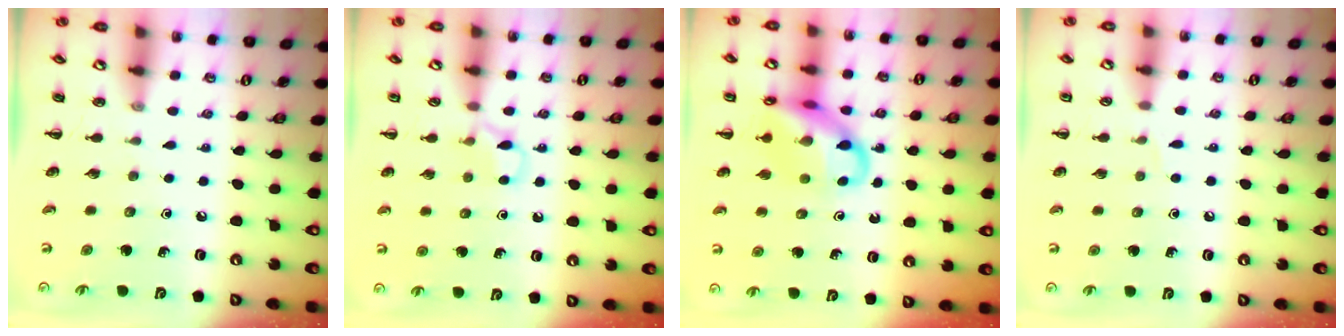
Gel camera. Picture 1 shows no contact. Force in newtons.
{"total": 4.8, "press": 4.6, "slide": 1.6}
{"total": 15.5, "press": 15.3, "slide": 2.3}
{"total": 2.7, "press": 2.5, "slide": 1.0}